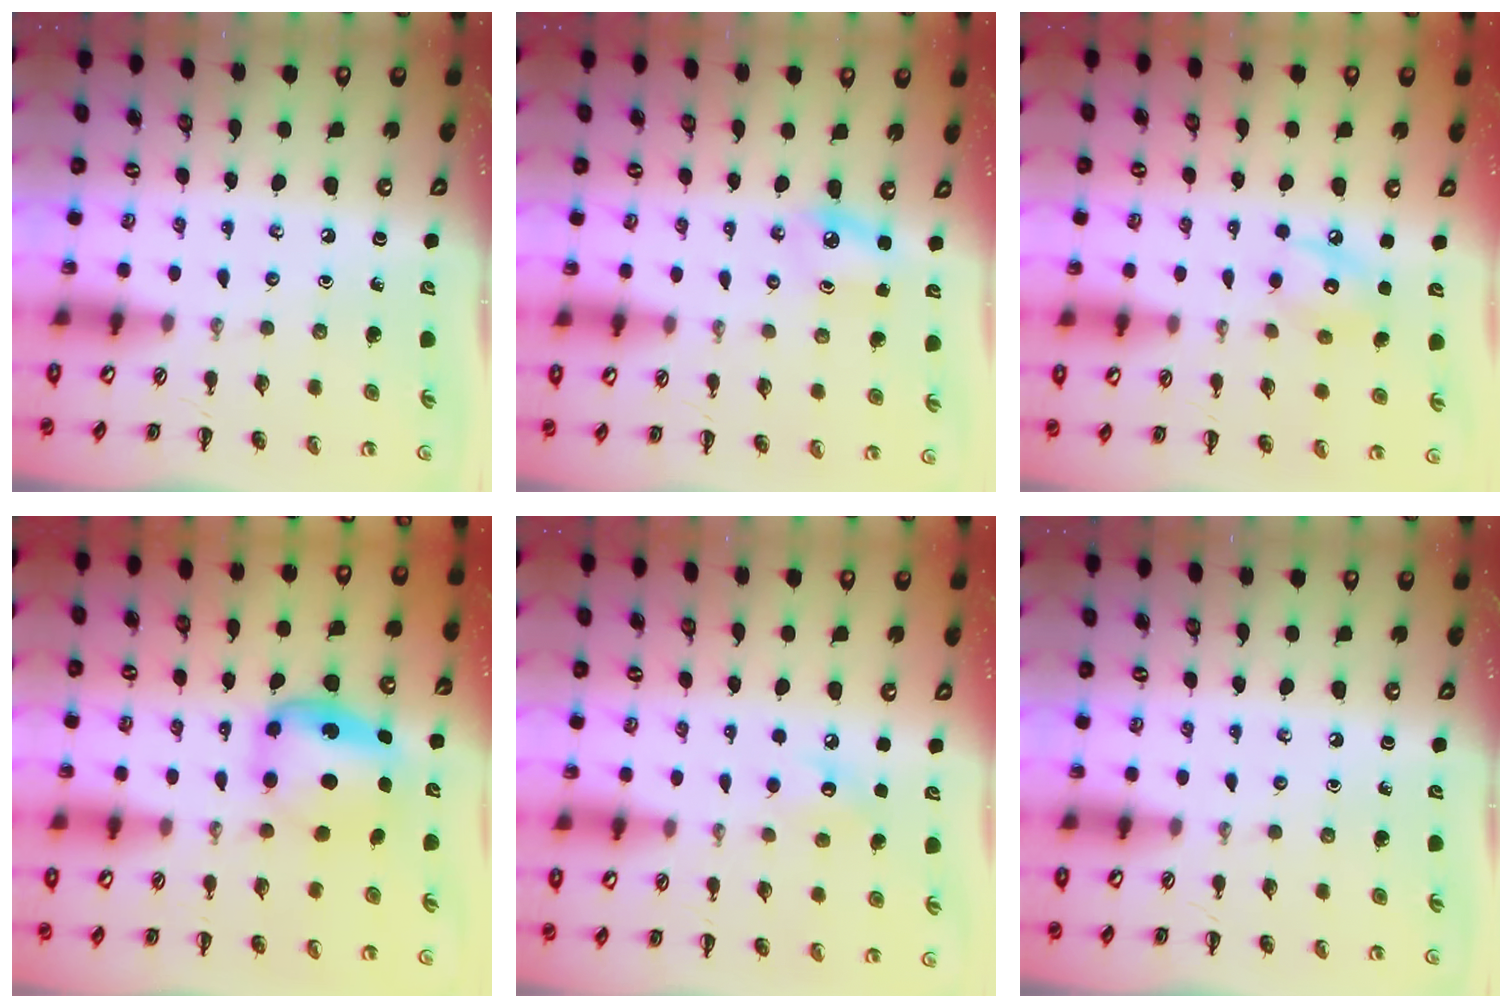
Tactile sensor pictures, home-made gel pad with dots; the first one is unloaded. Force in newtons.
{"total": 4.2, "press": 4.1, "slide": 0.9}
{"total": 8.6, "press": 8.6, "slide": 0.3}
{"total": 5.8, "press": 5.7, "slide": 1.4}
{"total": 6.9, "press": 6.7, "slide": 1.6}
{"total": 0.0}